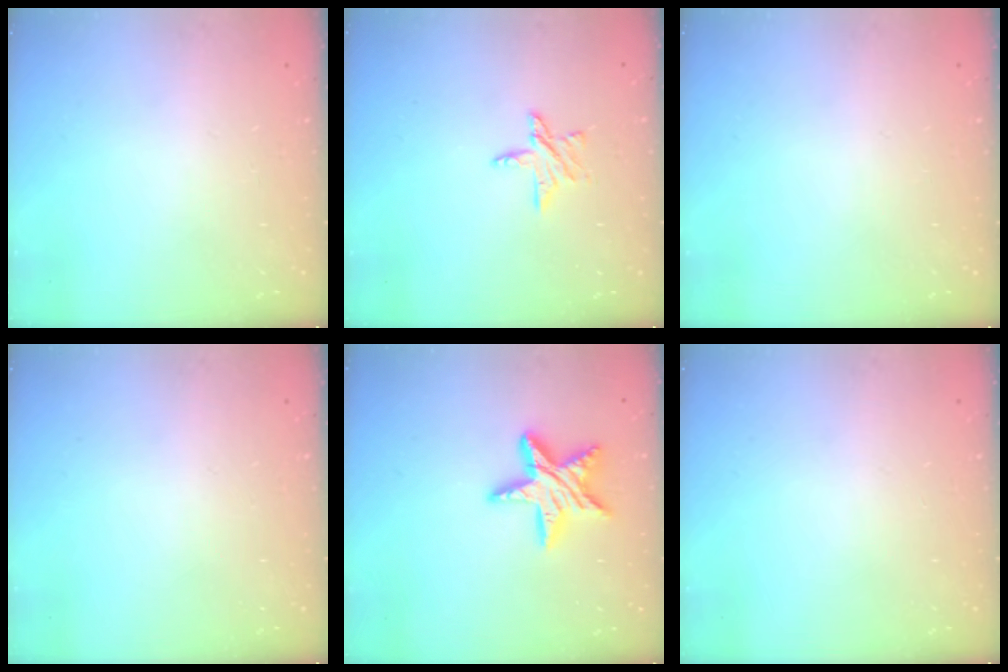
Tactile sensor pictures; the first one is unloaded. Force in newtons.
{"total": 6.6, "press": 6.6, "slide": 0.3}
{"total": 0.0}
{"total": 0.0}
{"total": 12.8, "press": 12.8, "slide": 0.7}
{"total": 0.0}